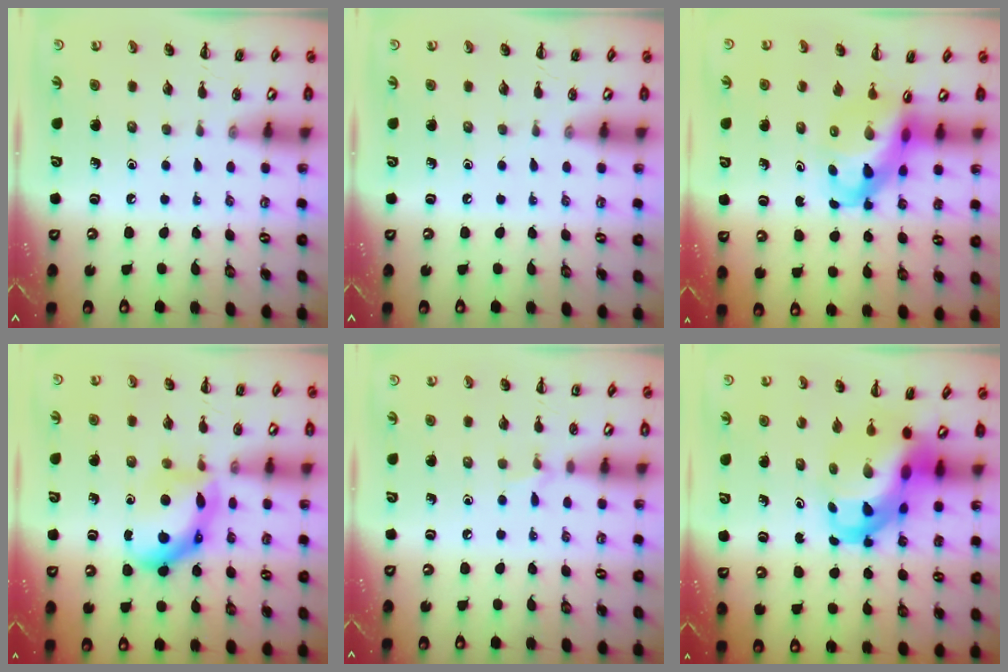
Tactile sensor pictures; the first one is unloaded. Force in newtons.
{"total": 0.0}
{"total": 10.1, "press": 9.7, "slide": 2.8}
{"total": 11.6, "press": 11.6, "slide": 0.2}
{"total": 5.2, "press": 5.0, "slide": 1.6}
{"total": 11.7, "press": 11.2, "slide": 3.3}